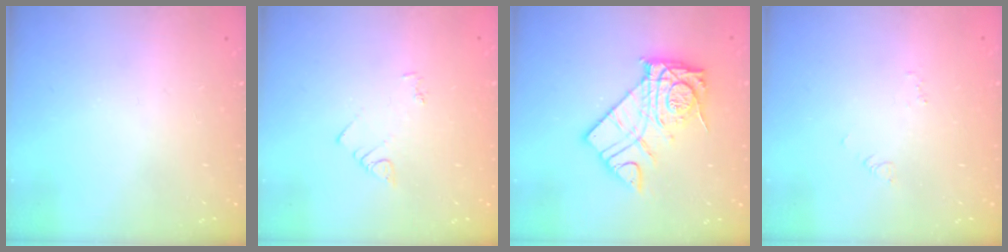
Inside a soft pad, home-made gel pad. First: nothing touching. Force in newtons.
{"total": 2.9, "press": 2.9, "slide": 0.3}
{"total": 15.6, "press": 15.5, "slide": 1.3}
{"total": 1.7, "press": 1.6, "slide": 0.3}